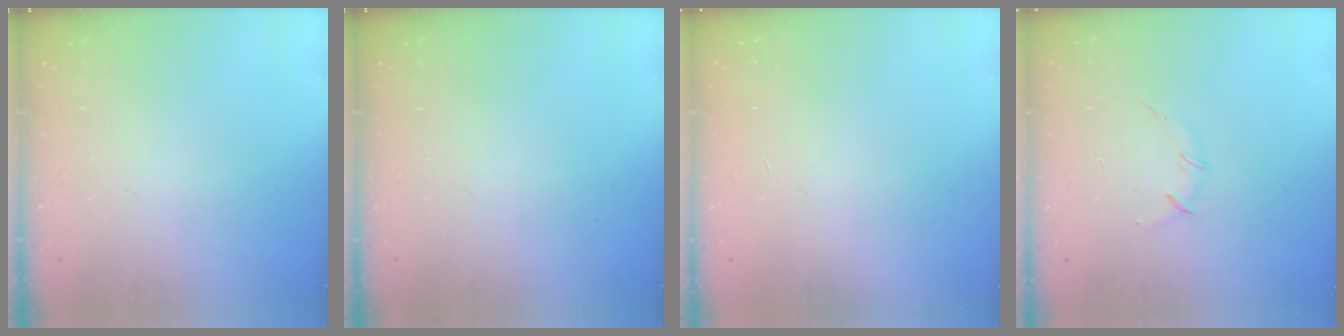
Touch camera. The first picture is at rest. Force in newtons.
{"total": 0.0}
{"total": 0.6, "press": 0.6, "slide": 0.2}
{"total": 3.0, "press": 2.9, "slide": 0.8}